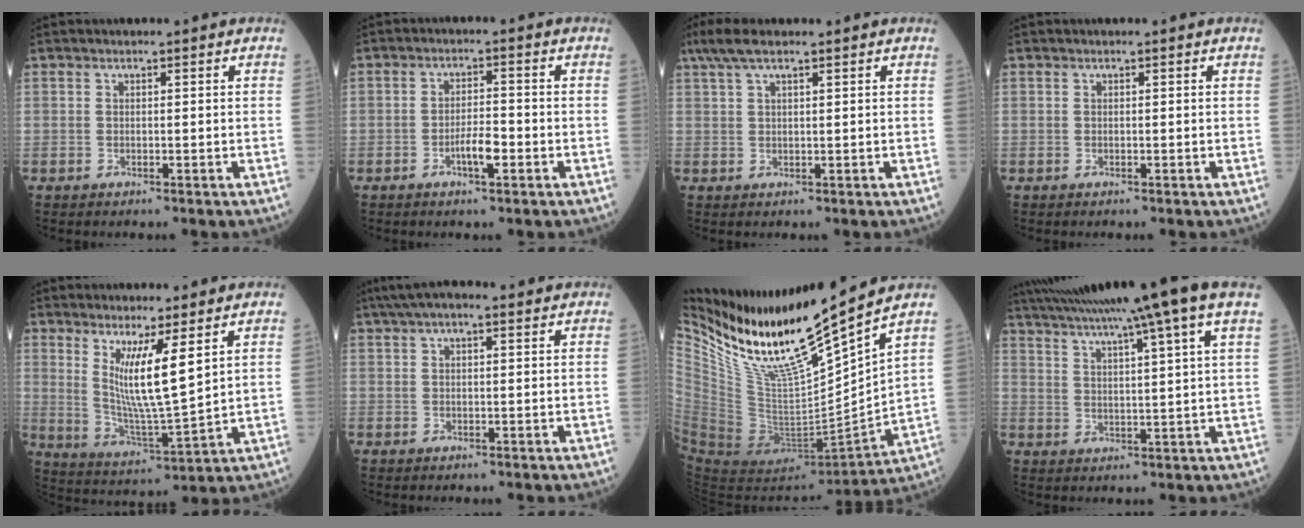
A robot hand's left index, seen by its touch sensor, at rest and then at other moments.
{"total": 3.8, "force": [-2.1, 0.7, 3.1], "torque": [-0.057, -0.003, -0.038]}
{"total": 4.4, "force": [3.1, 0.7, 3.1], "torque": [-0.072, 0.021, 0.063]}
{"total": 0.0}
{"total": 8.8, "force": [3.5, -0.1, 8.1], "torque": [-0.159, -0.033, 0.069]}
{"total": 7.1, "force": [5.4, 1.6, 4.4], "torque": [-0.076, 0.043, 0.084]}
{"total": 17.8, "force": [15.2, -0.2, 9.3], "torque": [-0.161, -0.048, 0.292]}
{"total": 16.8, "force": [12.7, -1.0, 10.9], "torque": [-0.194, 0.015, 0.173]}